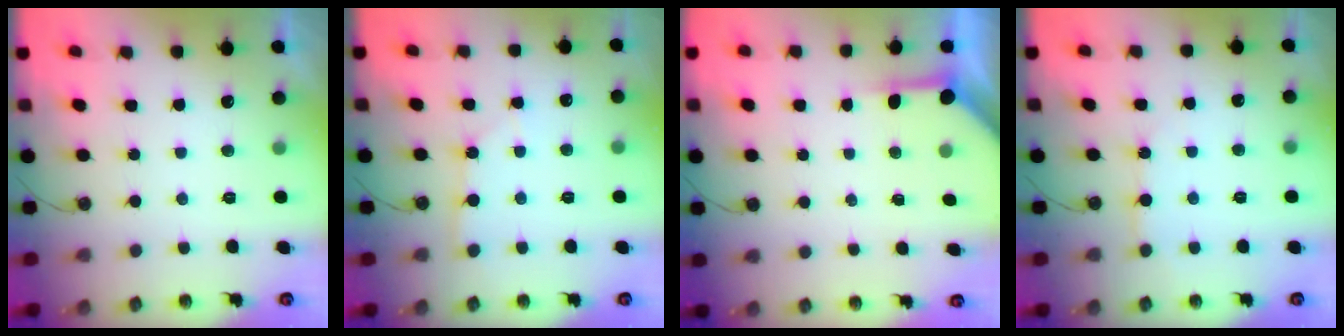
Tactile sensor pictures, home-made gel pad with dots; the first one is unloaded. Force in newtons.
{"total": 1.9, "press": 1.9, "slide": 0.2}
{"total": 3.8, "press": 3.8, "slide": 0.5}
{"total": 3.6, "press": 3.6, "slide": 0.2}